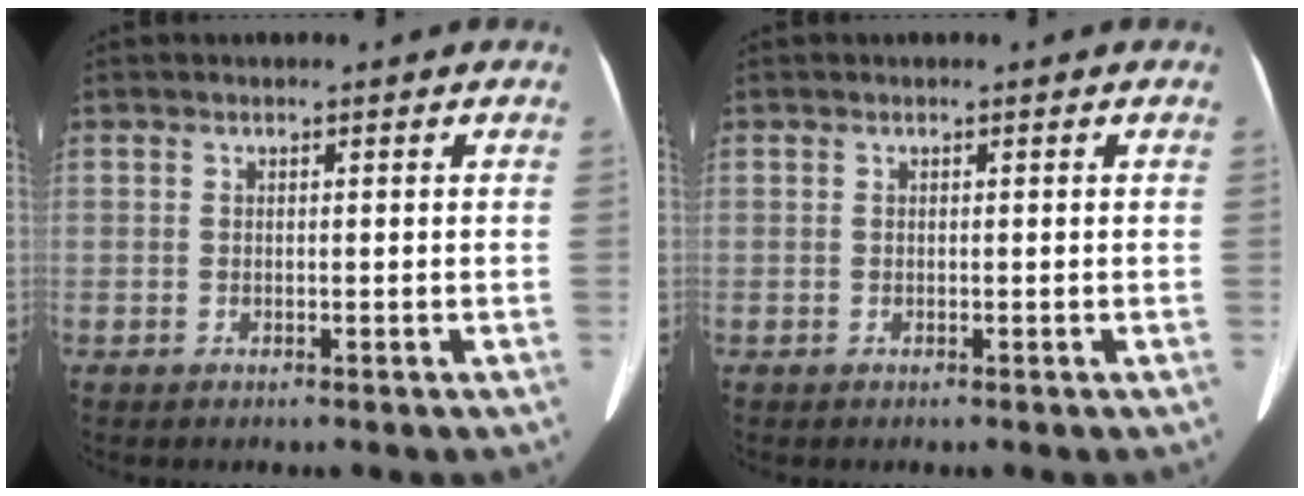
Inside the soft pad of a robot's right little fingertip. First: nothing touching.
{"total": 0.0}